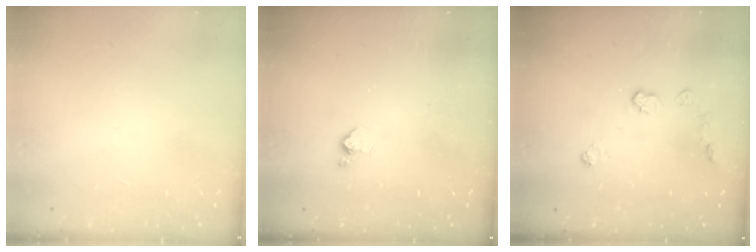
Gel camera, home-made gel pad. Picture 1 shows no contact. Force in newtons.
{"total": 3.6, "press": 3.5, "slide": 0.6}
{"total": 5.8, "press": 5.8, "slide": 0.6}